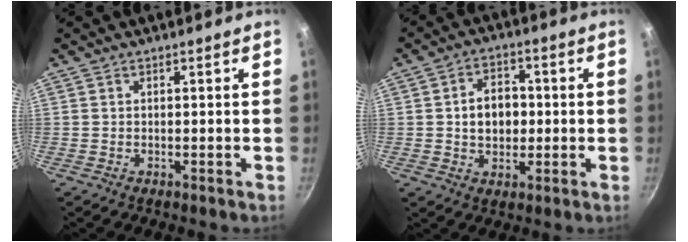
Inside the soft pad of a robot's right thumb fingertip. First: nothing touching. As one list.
[{"total": 8.0, "force": [0.1, 5.9, 5.3], "torque": [-0.057, 0.010, -0.001]}]